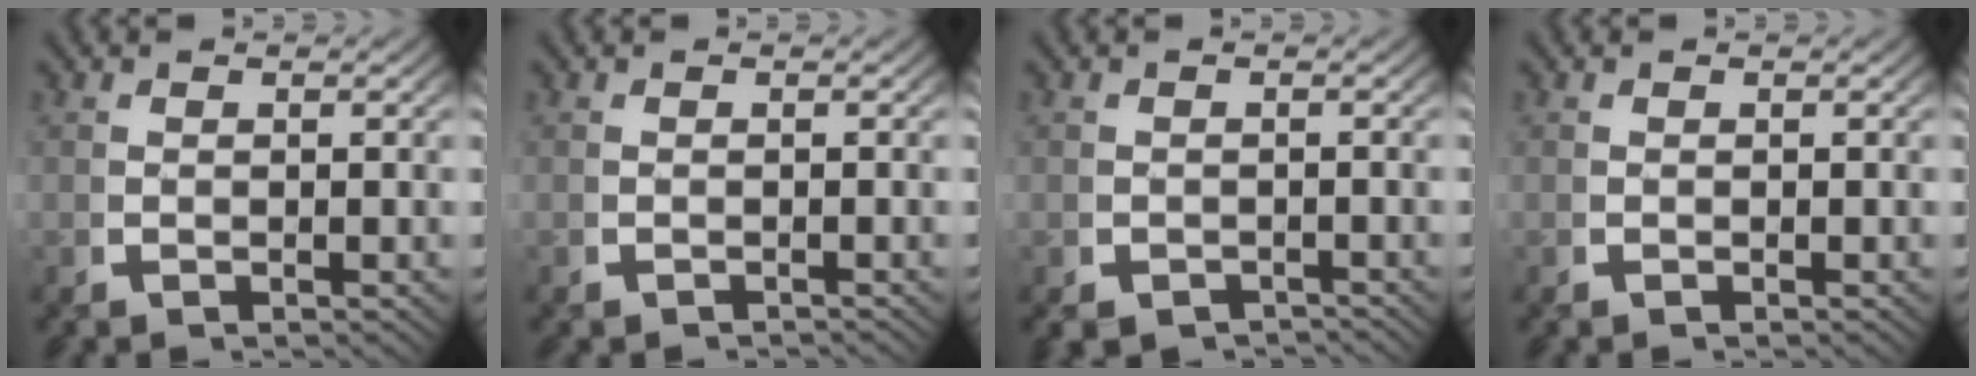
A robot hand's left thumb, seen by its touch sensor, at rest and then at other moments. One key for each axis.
{"total": 1.0, "fx": -0.9, "fy": 0.1, "fz": -0.1, "tx": 0.000, "ty": -0.001, "tz": -0.016}
{"total": 2.5, "fx": -2.3, "fy": 0.9, "fz": 0.3, "tx": -0.001, "ty": -0.007, "tz": -0.036}
{"total": 0.0}